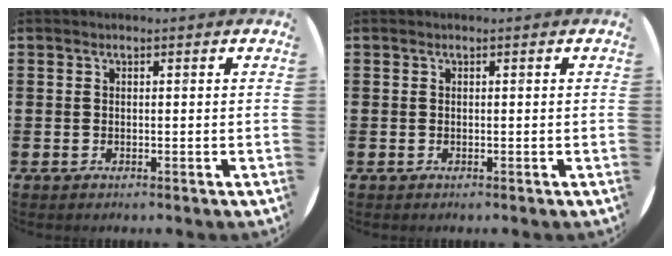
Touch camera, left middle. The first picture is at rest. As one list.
[{"total": 0.0}]